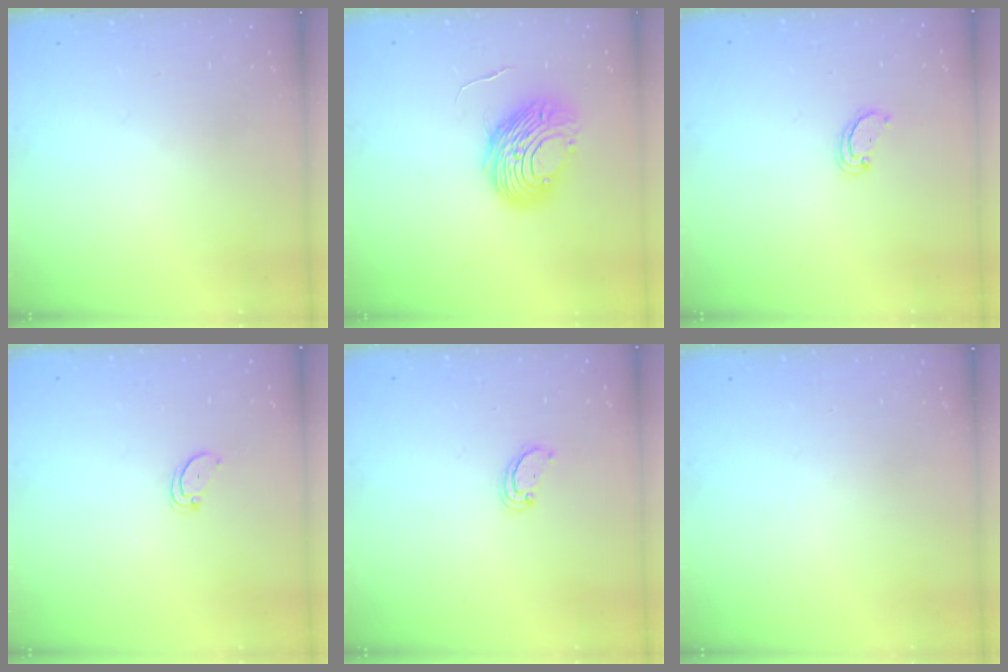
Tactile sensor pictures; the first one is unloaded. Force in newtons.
{"total": 9.7, "press": 9.6, "slide": 1.1}
{"total": 2.2, "press": 2.2, "slide": 0.1}
{"total": 2.7, "press": 2.7, "slide": 0.2}
{"total": 2.2, "press": 2.2, "slide": 0.1}
{"total": 0.0}